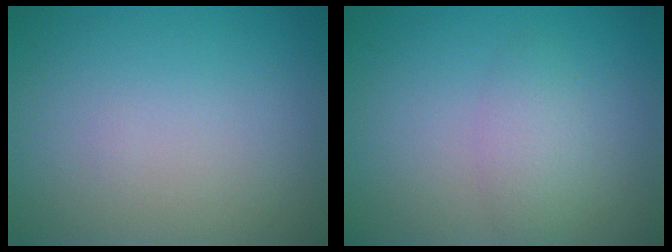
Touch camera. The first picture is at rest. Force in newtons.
{"total": 2.3, "press": 2.3, "slide": 0.0}